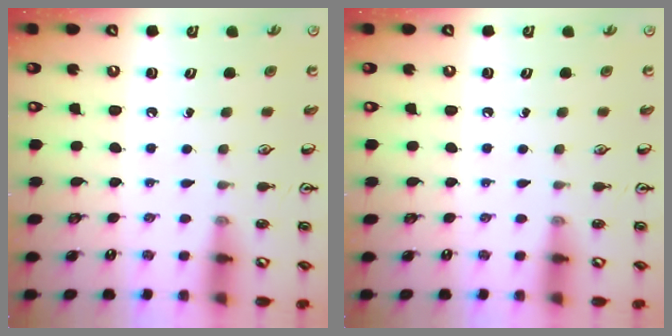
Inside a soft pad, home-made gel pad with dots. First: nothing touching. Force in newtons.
{"total": 0.0}